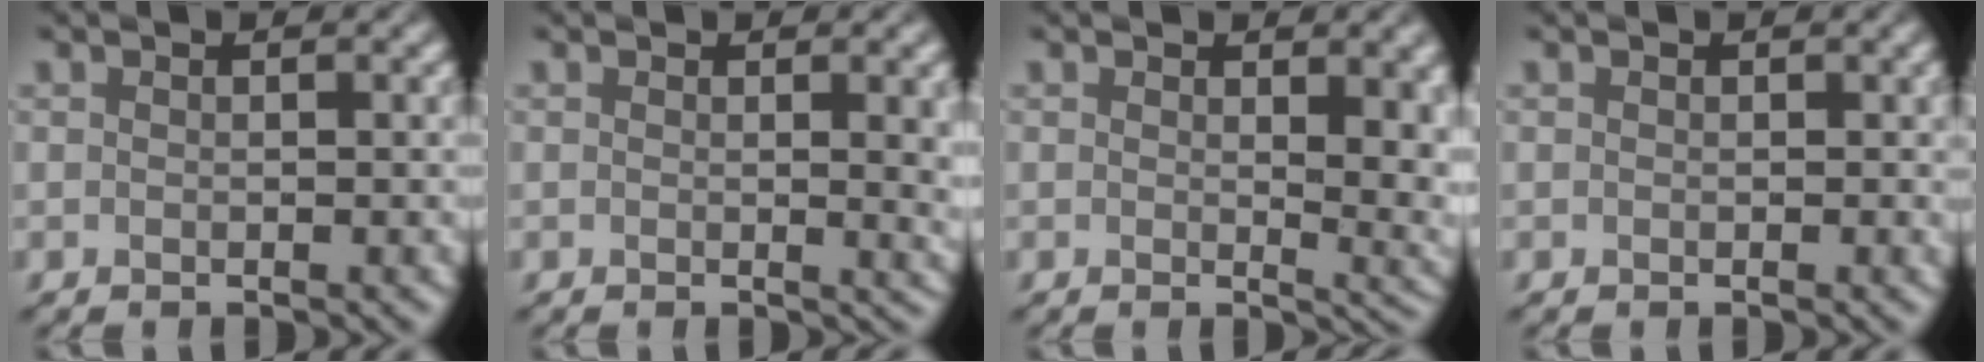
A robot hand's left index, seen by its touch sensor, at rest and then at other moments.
{"total": 3.4, "force": [0.5, 1.0, 3.2], "torque": [-0.027, 0.001, 0.005]}
{"total": 5.7, "force": [1.0, 2.3, 5.1], "torque": [-0.053, -0.012, 0.022]}
{"total": 0.5, "force": [0.1, 0.4, 0.3], "torque": [-0.001, -0.003, 0.000]}